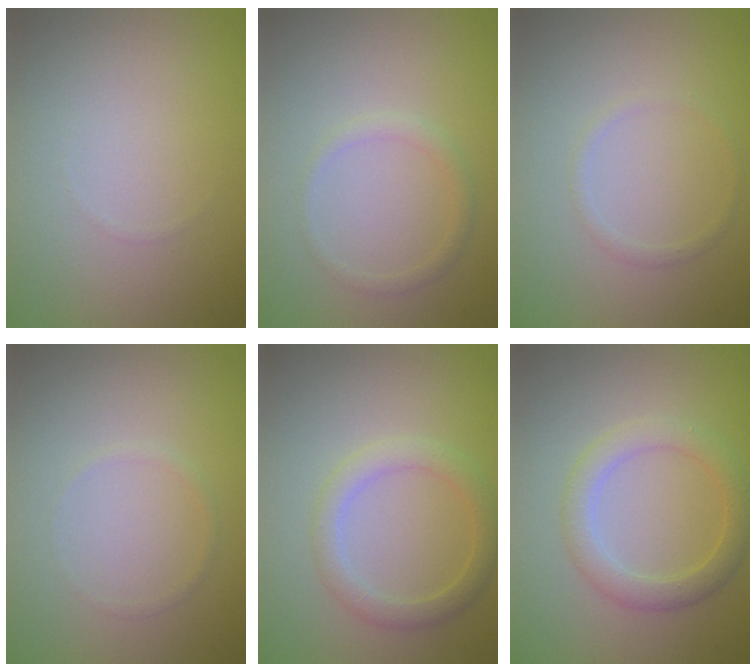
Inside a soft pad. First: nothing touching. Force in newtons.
{"total": 1.3, "press": 1.3, "slide": 0.2}
{"total": 0.9, "press": 0.9, "slide": 0.1}
{"total": 0.6, "press": 0.6, "slide": 0.1}
{"total": 2.6, "press": 2.6, "slide": 0.2}
{"total": 3.0, "press": 3.0, "slide": 0.2}